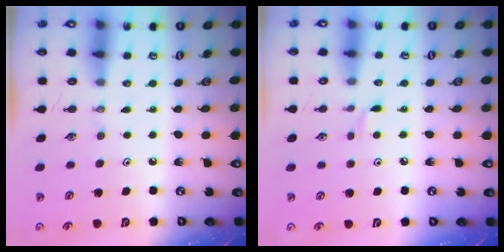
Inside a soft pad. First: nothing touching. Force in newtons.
{"total": 3.5, "press": 3.5, "slide": 0.4}